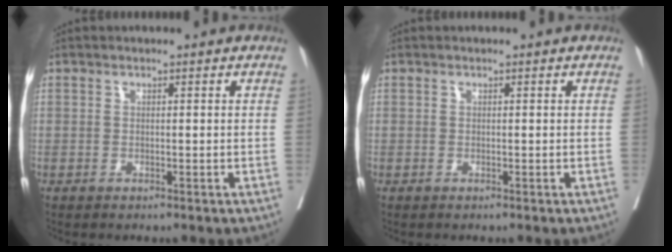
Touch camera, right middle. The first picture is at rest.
{"total": 0.0}